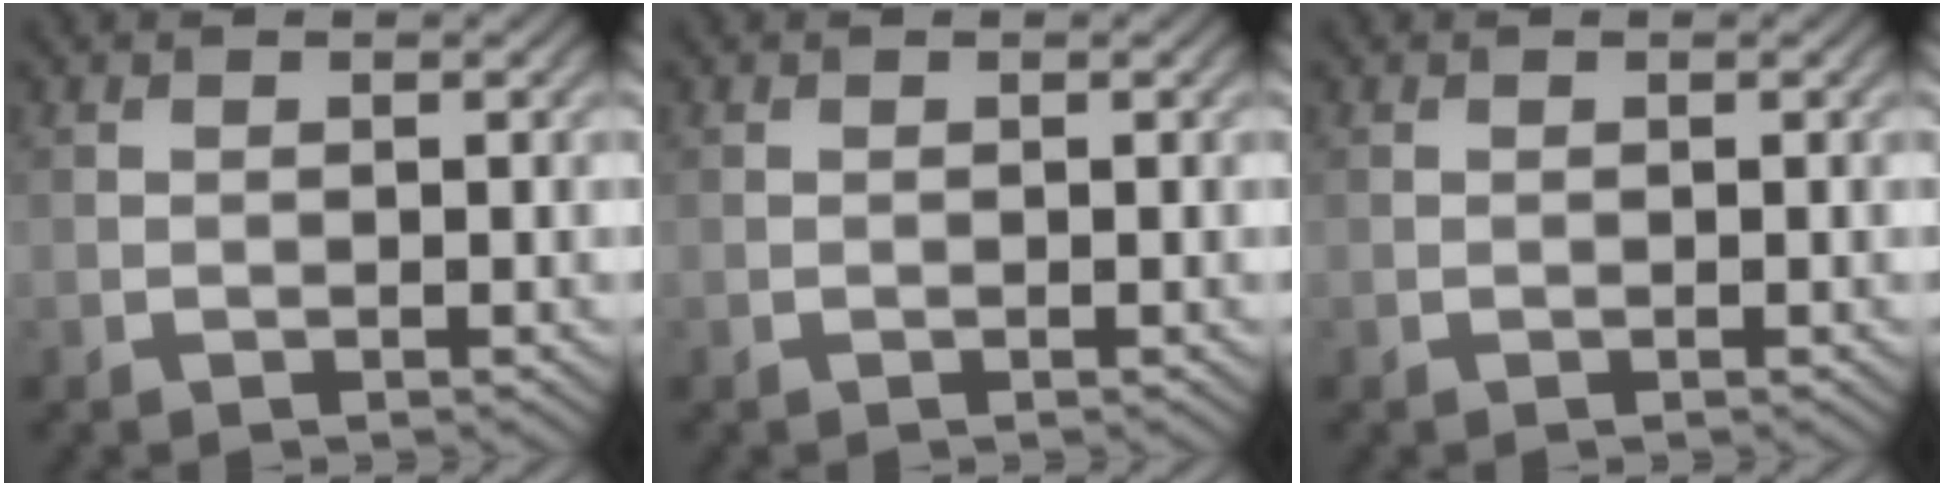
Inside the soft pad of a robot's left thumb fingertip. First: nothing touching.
{"total": 0.0}
{"total": 0.0}